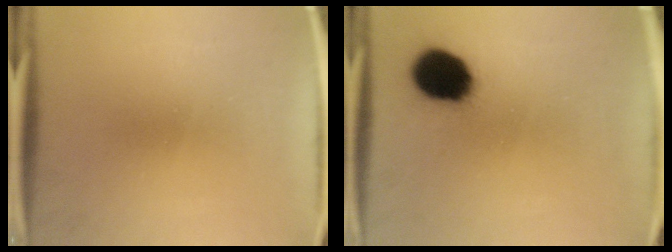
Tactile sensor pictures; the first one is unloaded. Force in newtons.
{"total": 13.7}